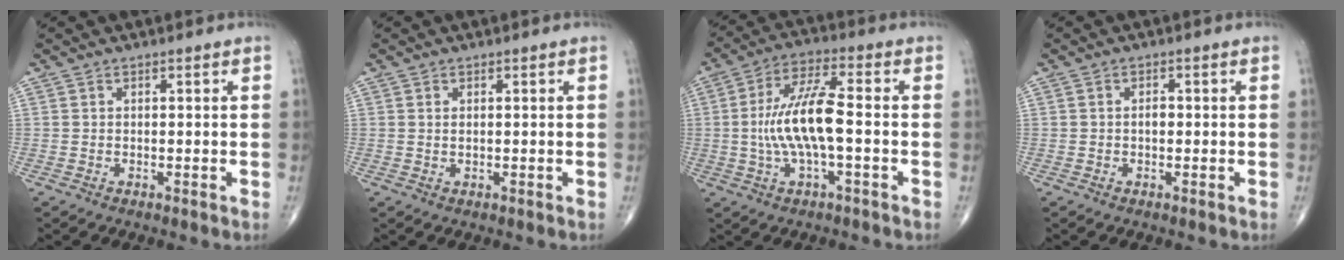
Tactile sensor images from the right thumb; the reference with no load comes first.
{"total": 0.6, "force": [0.2, 0.3, 0.5], "torque": [-0.009, 0.001, 0.006]}
{"total": 12.1, "force": [-1.0, 3.4, 11.6], "torque": [-0.239, 0.027, -0.021]}
{"total": 1.3, "force": [-0.2, 0.8, 1.0], "torque": [-0.013, 0.002, -0.005]}